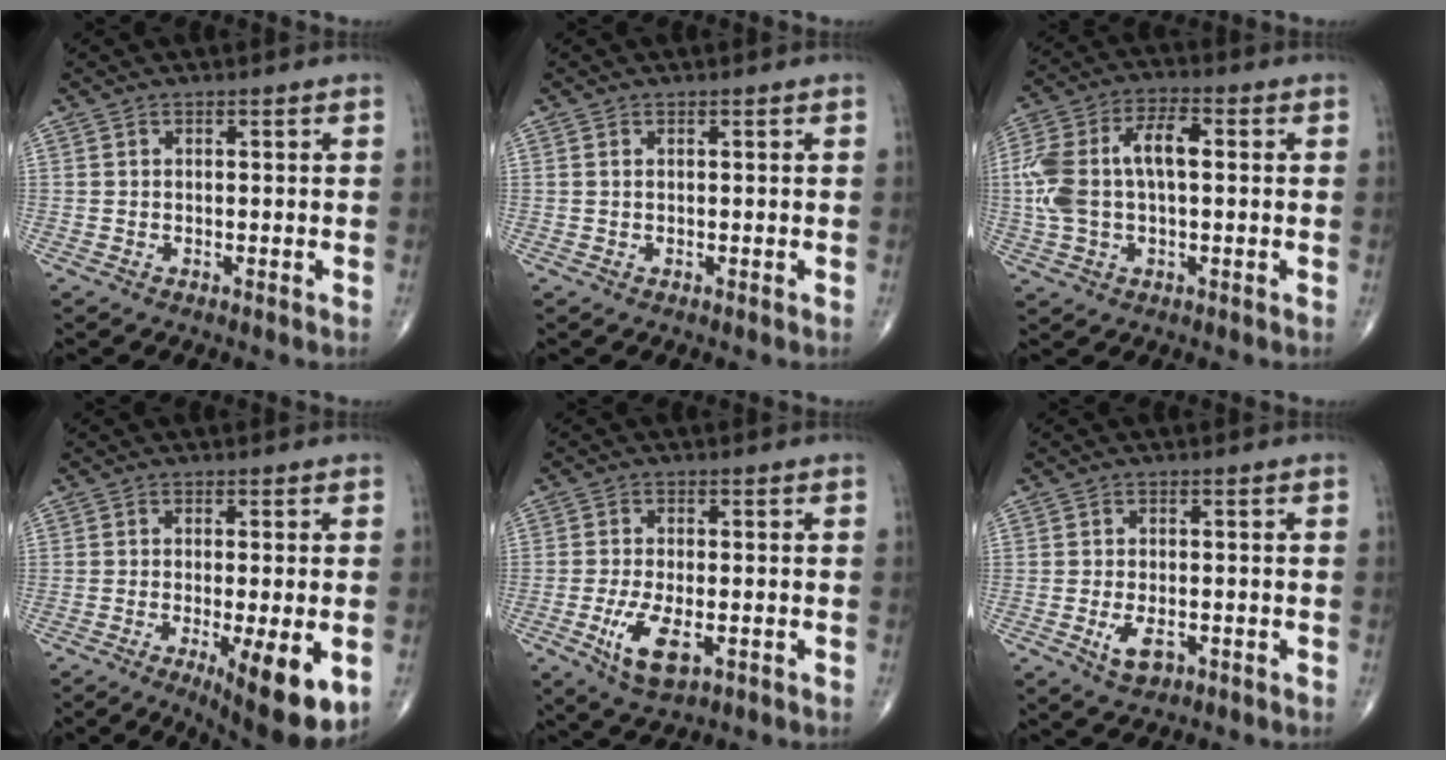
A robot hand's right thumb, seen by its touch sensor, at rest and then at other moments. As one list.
[{"total": 0.0}, {"total": 13.7, "force": [0.9, 7.2, 11.6], "torque": [-0.250, 0.034, 0.015]}, {"total": 12.6, "force": [-4.0, 3.1, 11.5], "torque": [-0.148, -0.017, -0.050]}, {"total": 7.8, "force": [-2.6, 3.4, 6.6], "torque": [-0.125, -0.006, -0.040]}, {"total": 4.2, "force": [-1.6, 2.3, 3.2], "torque": [-0.055, -0.001, -0.021]}]